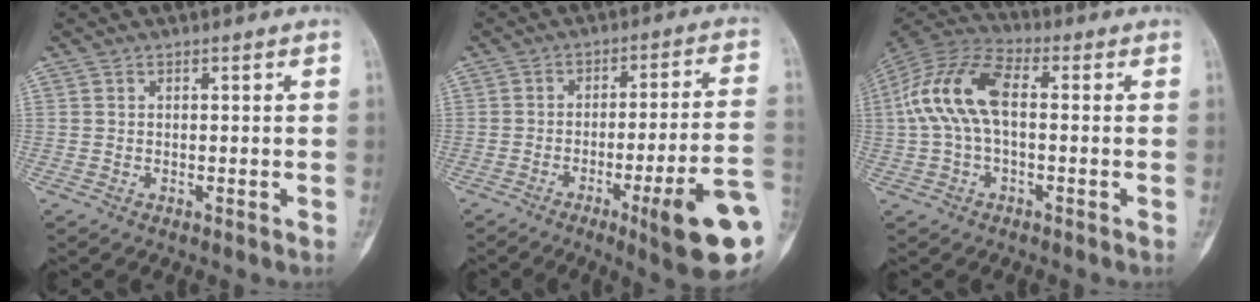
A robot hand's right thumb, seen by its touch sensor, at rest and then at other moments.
{"total": 17.3, "force": [-6.5, 1.9, 16.0], "torque": [-0.180, 0.018, -0.086]}
{"total": 13.3, "force": [0.7, 7.0, 11.2], "torque": [-0.237, 0.040, 0.004]}